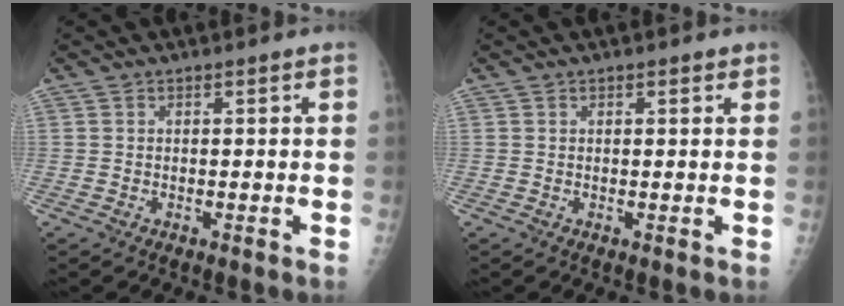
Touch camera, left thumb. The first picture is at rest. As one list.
[{"total": 1.1, "force": [0.6, 0.5, 0.8], "torque": [-0.007, 0.000, 0.007]}]